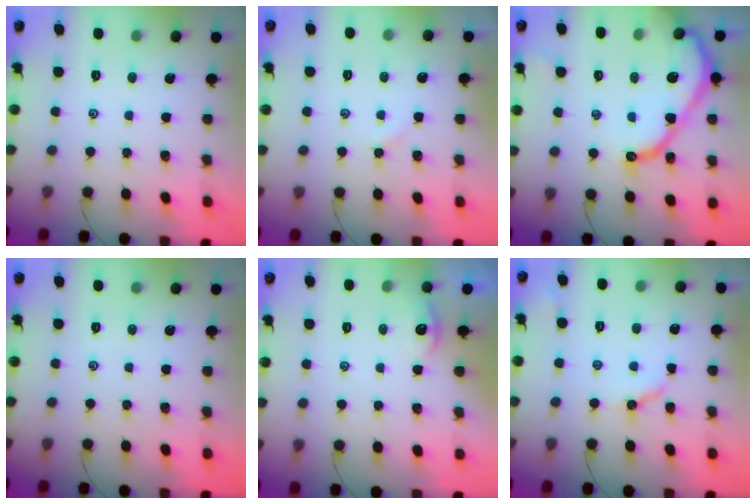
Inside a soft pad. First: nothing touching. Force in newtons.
{"total": 2.2, "press": 2.2, "slide": 0.3}
{"total": 13.9, "press": 13.8, "slide": 1.3}
{"total": 0.0}
{"total": 2.7, "press": 2.7, "slide": 0.3}
{"total": 4.3, "press": 4.2, "slide": 0.5}